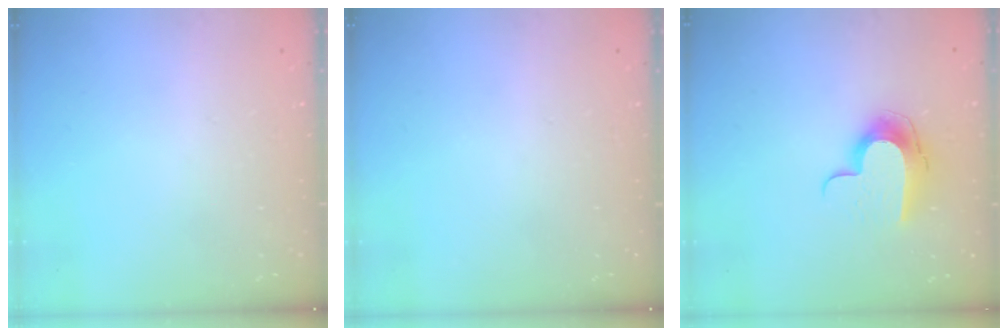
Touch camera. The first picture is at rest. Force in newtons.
{"total": 0.0}
{"total": 11.2, "press": 11.1, "slide": 0.7}